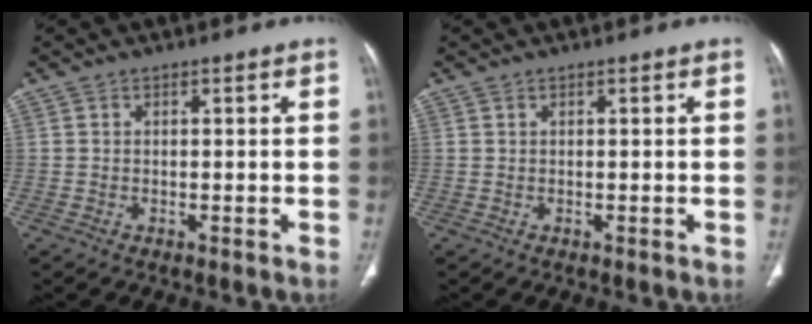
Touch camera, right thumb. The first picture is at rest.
{"total": 0.0}